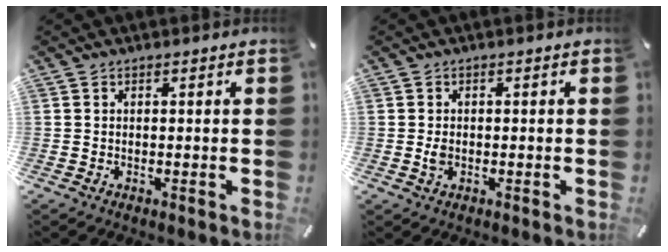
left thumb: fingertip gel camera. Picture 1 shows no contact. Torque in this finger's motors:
{"motor_torque": [0.19, 0.34, 0.28, -0.07, 0.00]}